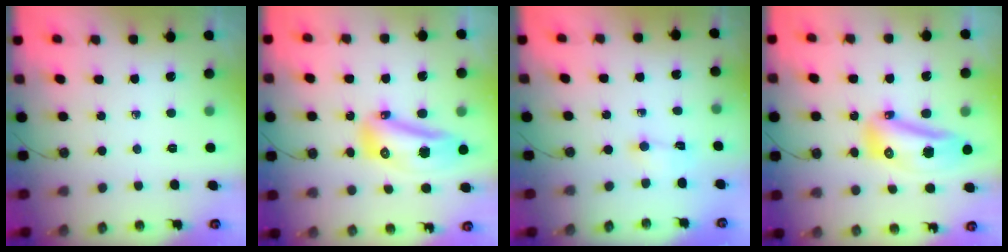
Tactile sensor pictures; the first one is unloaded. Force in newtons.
{"total": 13.5, "press": 13.4, "slide": 2.3}
{"total": 1.5, "press": 1.3, "slide": 0.7}
{"total": 13.5, "press": 13.4, "slide": 2.3}